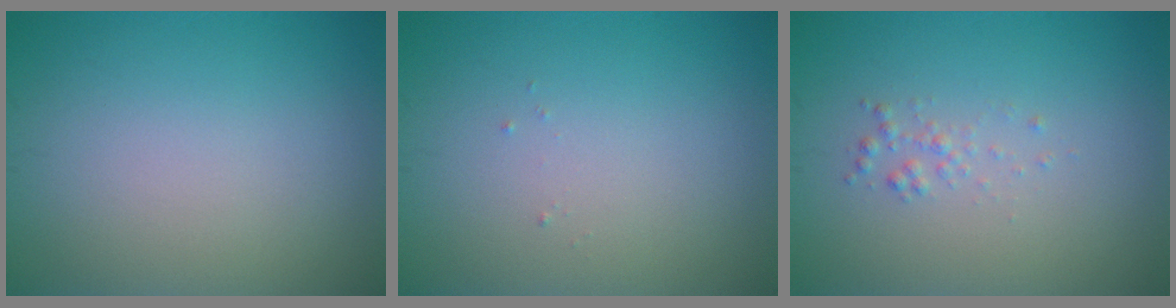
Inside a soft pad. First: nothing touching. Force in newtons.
{"total": 0.0}
{"total": 0.9, "press": 0.9, "slide": 0.0}